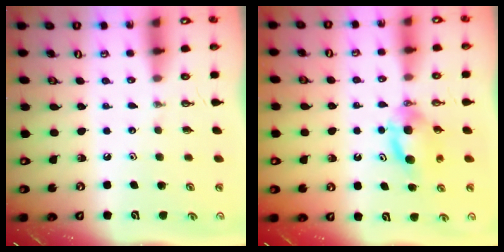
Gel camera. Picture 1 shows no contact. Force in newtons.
{"total": 6.0, "press": 6.0, "slide": 0.2}